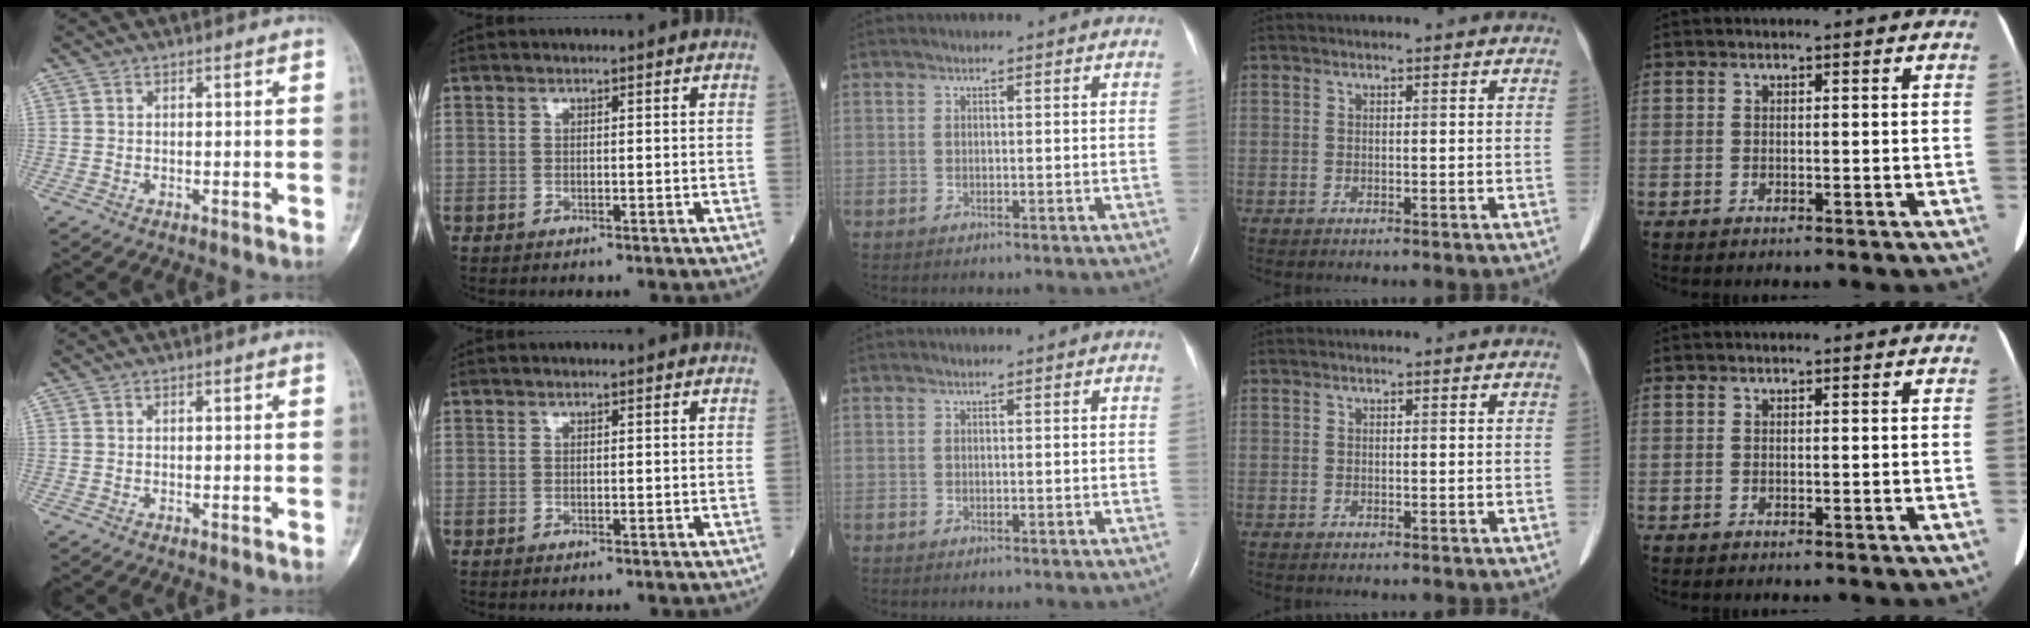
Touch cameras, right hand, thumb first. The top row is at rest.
{}